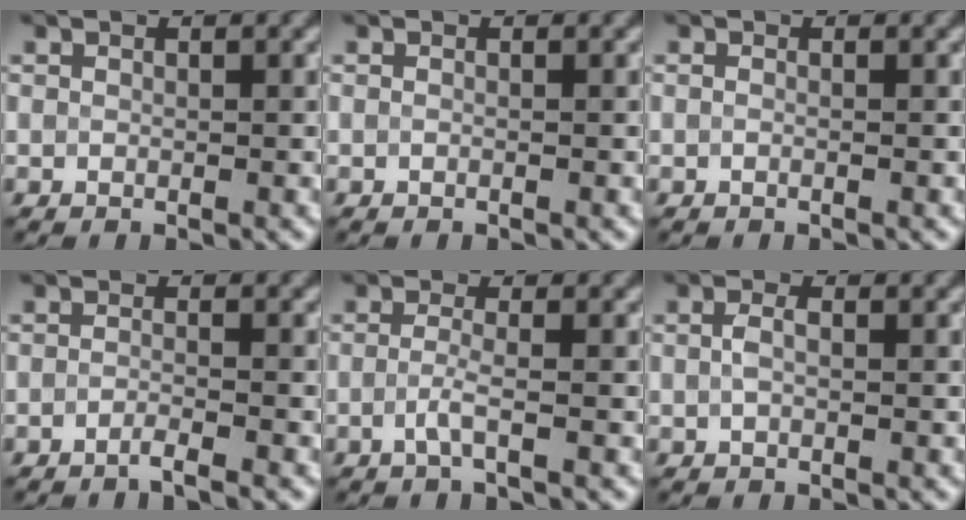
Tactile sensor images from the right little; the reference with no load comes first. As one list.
[{"total": 0.6, "force": [-0.1, 0.3, 0.5], "torque": [-0.008, -0.008, -0.009]}, {"total": 0.9, "force": [0.0, 0.5, 0.8], "torque": [-0.004, -0.012, -0.011]}, {"total": 1.6, "force": [-1.0, 0.3, 1.2], "torque": [-0.013, -0.004, -0.029]}, {"total": 1.9, "force": [-0.7, 0.3, 1.7], "torque": [-0.036, -0.001, -0.018]}, {"total": 1.3, "force": [0.0, 0.6, 1.1], "torque": [-0.028, 0.001, -0.001]}]